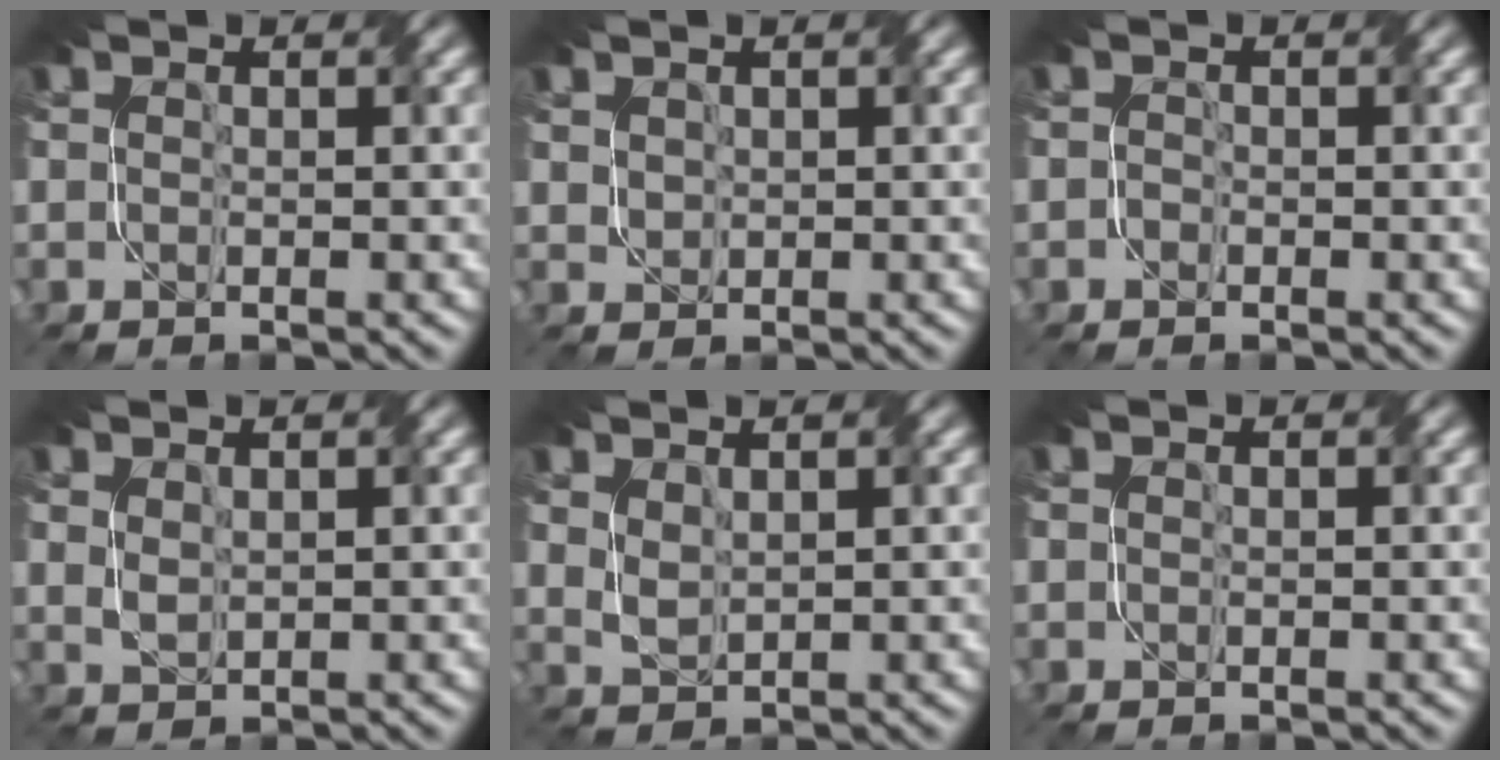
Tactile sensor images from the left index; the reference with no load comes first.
{"total": 1.1, "force": [0.6, 0.8, 0.5], "torque": [-0.026, 0.004, 0.029]}
{"total": 0.6, "force": [-0.6, 0.1, 0.0], "torque": [0.006, 0.002, -0.016]}
{"total": 0.7, "force": [0.4, 0.2, 0.5], "torque": [-0.020, 0.000, 0.014]}
{"total": 1.1, "force": [0.8, 0.2, 0.7], "torque": [-0.026, 0.001, 0.024]}
{"total": 0.0}